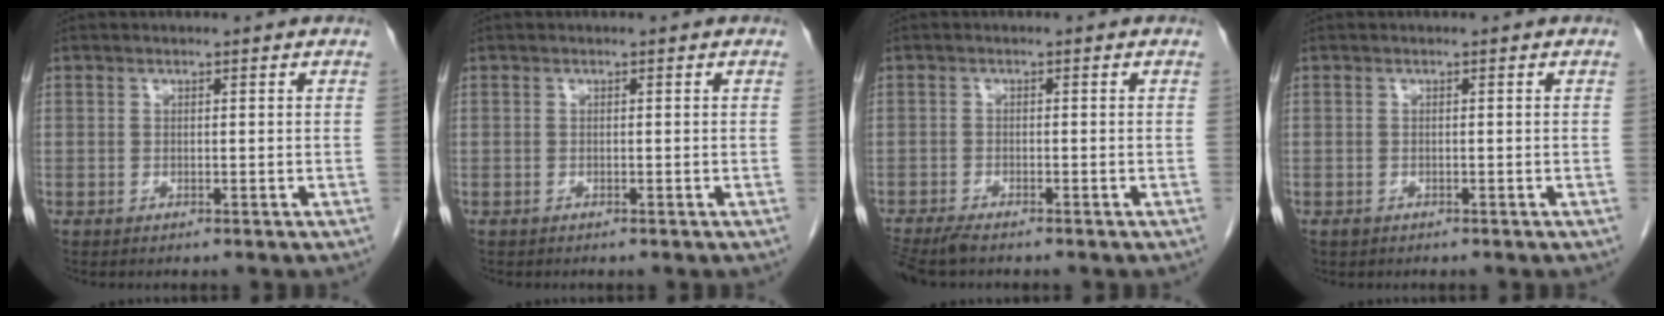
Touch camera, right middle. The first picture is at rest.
{"total": 0.0}
{"total": 4.5, "force": [-3.8, 0.7, 2.3], "torque": [-0.041, -0.013, -0.067]}
{"total": 0.6, "force": [-0.4, 0.4, 0.1], "torque": [-0.008, 0.000, -0.006]}